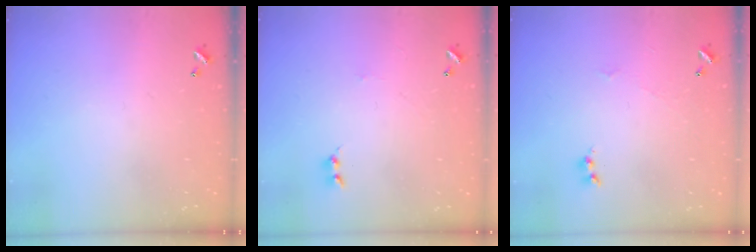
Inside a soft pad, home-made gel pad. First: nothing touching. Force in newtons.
{"total": 0.0}
{"total": 1.6, "press": 1.5, "slide": 0.4}